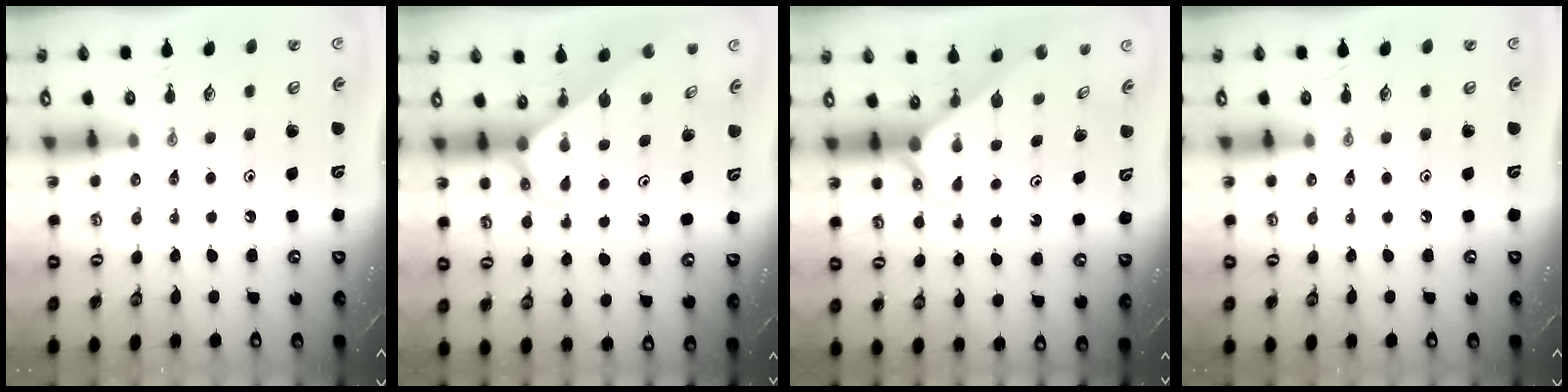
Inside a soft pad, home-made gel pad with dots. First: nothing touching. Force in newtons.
{"total": 2.6, "press": 2.6, "slide": 0.2}
{"total": 2.2, "press": 2.2, "slide": 0.1}
{"total": 0.0}